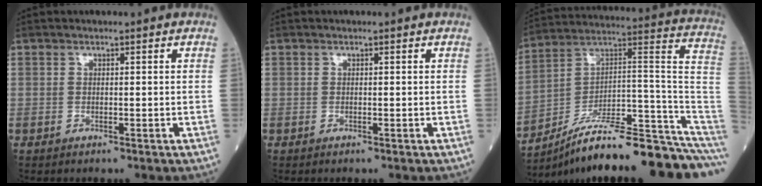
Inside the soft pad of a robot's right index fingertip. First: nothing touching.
{"total": 0.0}
{"total": 23.7, "force": [-19.0, 1.0, 14.1], "torque": [-0.130, 0.050, -0.295]}